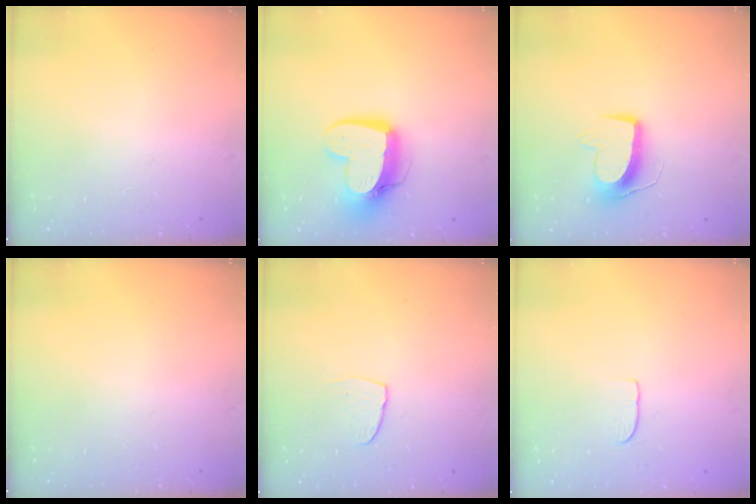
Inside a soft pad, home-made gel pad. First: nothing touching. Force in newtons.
{"total": 14.4, "press": 14.3, "slide": 1.3}
{"total": 10.4, "press": 10.3, "slide": 0.8}
{"total": 0.0}
{"total": 4.2, "press": 4.2, "slide": 0.3}
{"total": 5.0, "press": 4.9, "slide": 0.4}